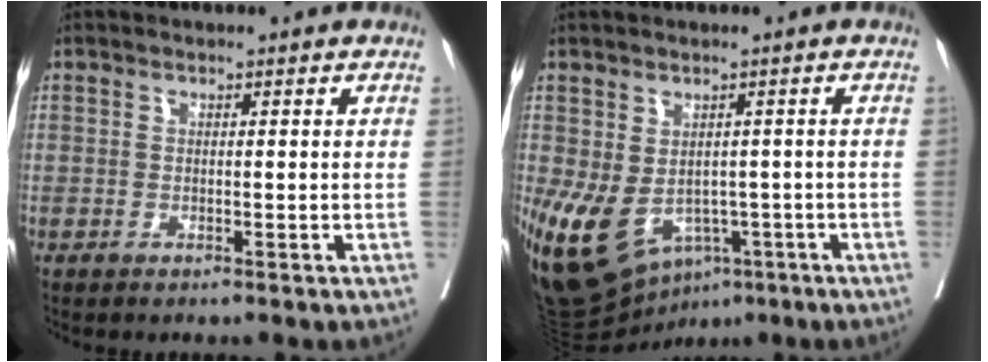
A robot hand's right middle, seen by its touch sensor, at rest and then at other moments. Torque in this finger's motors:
{"motor_torque": [0.94, -0.61, 1.05, 0.21]}